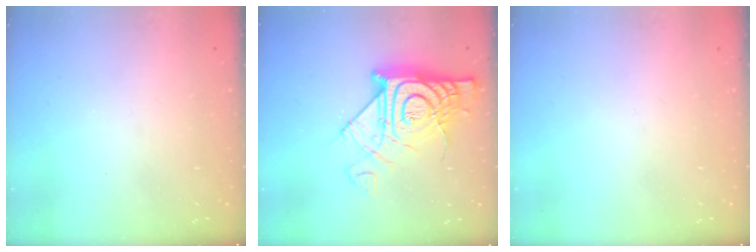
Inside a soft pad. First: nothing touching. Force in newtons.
{"total": 15.9, "press": 15.7, "slide": 1.9}
{"total": 1.5, "press": 1.5, "slide": 0.1}